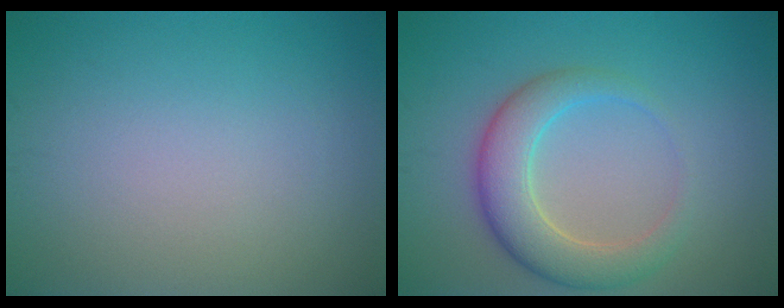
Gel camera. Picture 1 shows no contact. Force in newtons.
{"total": 5.1, "press": 5.0, "slide": 0.5}